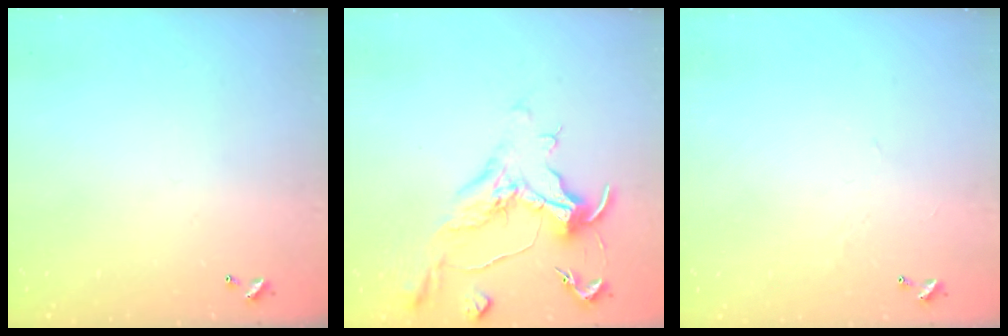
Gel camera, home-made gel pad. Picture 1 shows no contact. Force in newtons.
{"total": 1.6, "press": 1.5, "slide": 0.6}
{"total": 1.7, "press": 1.7, "slide": 0.4}